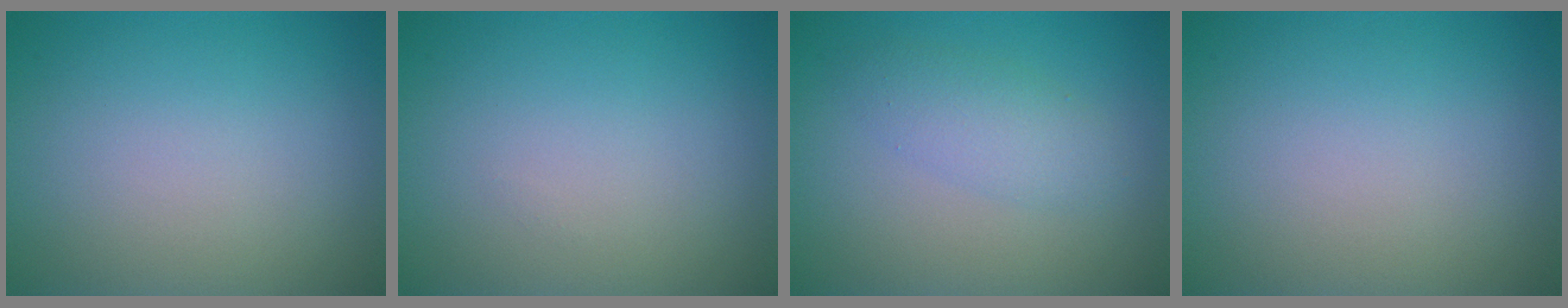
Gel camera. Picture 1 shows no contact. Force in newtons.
{"total": 0.0}
{"total": 2.5, "press": 2.5, "slide": 0.1}
{"total": 0.0}